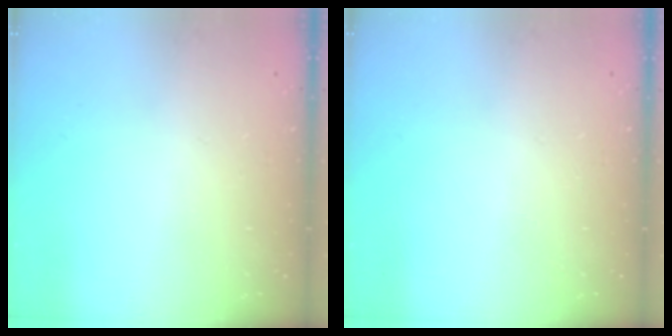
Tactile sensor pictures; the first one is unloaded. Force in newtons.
{"total": 0.0}